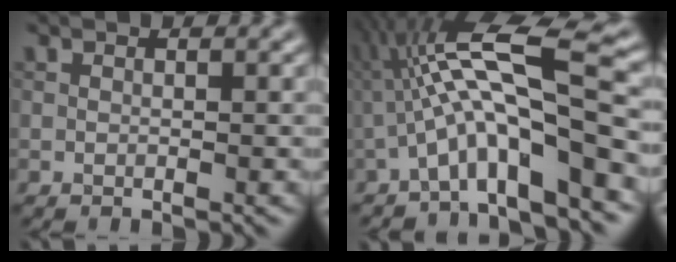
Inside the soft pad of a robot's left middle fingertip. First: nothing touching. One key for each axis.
{"total": 10.7, "fx": -1.7, "fy": 1.9, "fz": 10.4, "tx": -0.180, "ty": 0.030, "tz": -0.030}